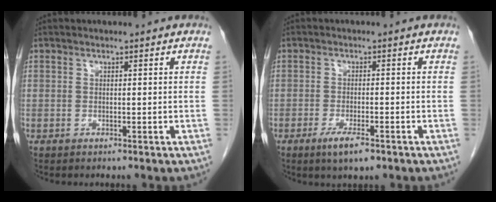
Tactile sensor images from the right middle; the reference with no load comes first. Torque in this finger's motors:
{"motor_torque": [1.20, -0.73, 0.13, 0.04]}